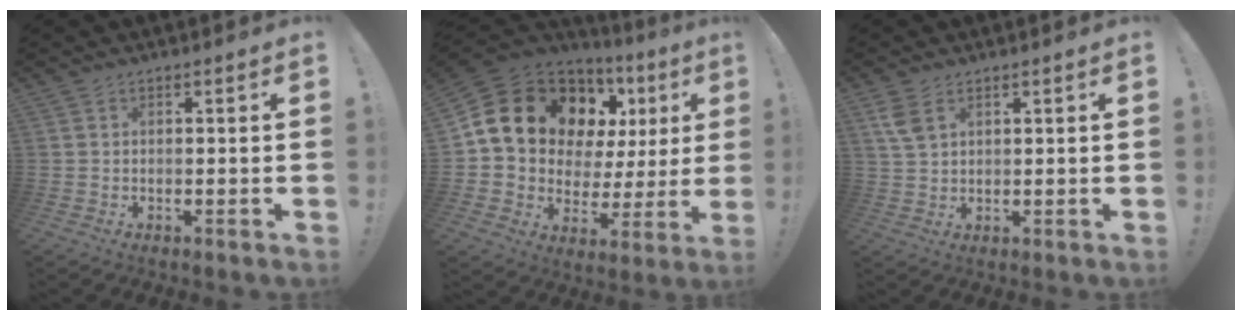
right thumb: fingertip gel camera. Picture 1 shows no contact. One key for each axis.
{"total": 17.7, "fx": 9.6, "fy": 11.3, "fz": 9.7, "tx": -0.160, "ty": -0.056, "tz": 0.196}
{"total": 5.2, "fx": 2.8, "fy": 2.9, "fz": 3.3, "tx": -0.060, "ty": -0.009, "tz": 0.054}